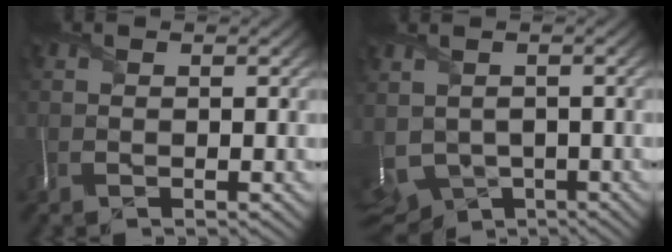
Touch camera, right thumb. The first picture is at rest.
{"total": 5.3, "force": [-2.4, 3.7, 2.9], "torque": [-0.071, -0.029, -0.034]}